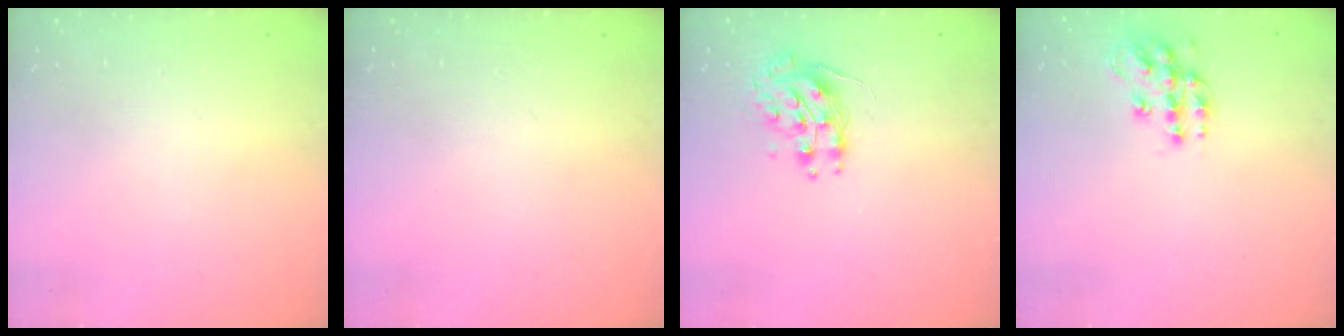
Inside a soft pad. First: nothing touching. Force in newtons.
{"total": 0.0}
{"total": 9.7, "press": 9.7, "slide": 0.8}
{"total": 12.6, "press": 12.5, "slide": 0.9}